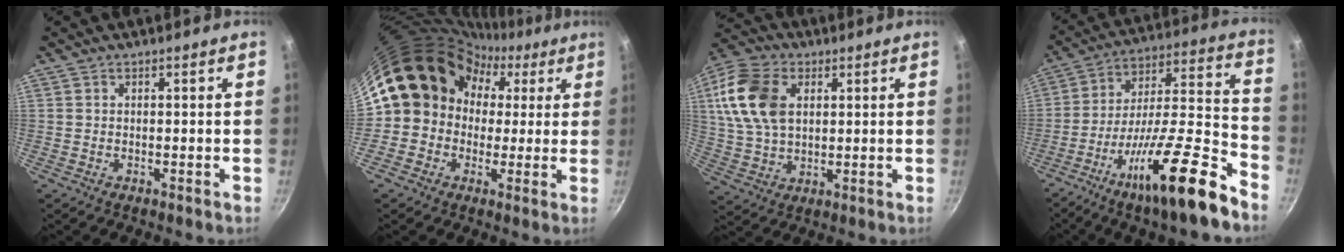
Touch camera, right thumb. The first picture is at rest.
{"total": 17.1, "force": [2.7, 15.1, 7.6], "torque": [-0.090, 0.050, 0.033]}
{"total": 15.0, "force": [3.7, 10.0, 10.4], "torque": [-0.194, 0.003, 0.069]}
{"total": 22.1, "force": [-13.5, 4.1, 17.0], "torque": [-0.242, 0.088, -0.234]}